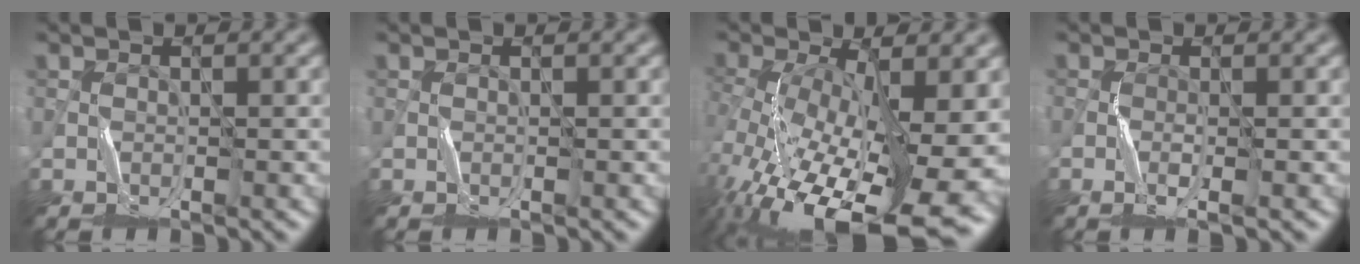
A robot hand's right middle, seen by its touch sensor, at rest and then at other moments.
{"total": 0.0}
{"total": 17.1, "force": [-4.5, 7.4, 14.7], "torque": [-0.271, -0.029, -0.055]}
{"total": 1.2, "force": [-0.4, 0.1, 1.2], "torque": [-0.027, 0.001, -0.010]}